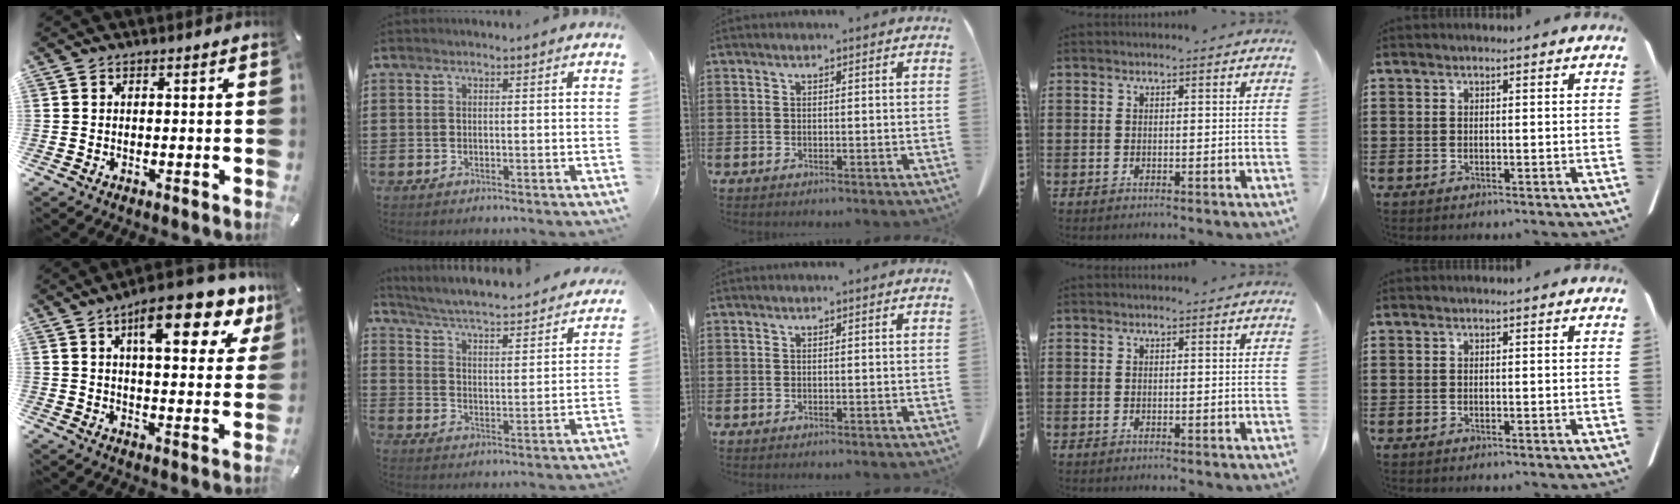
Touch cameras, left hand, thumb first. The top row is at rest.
{"thumb": {"total": 15.4, "force": [9.0, 5.5, 11.1], "torque": [-0.155, -0.044, 0.142]}, "index": {"total": 3.7, "force": [3.5, -0.4, 1.2], "torque": [-0.044, -0.038, 0.048]}}